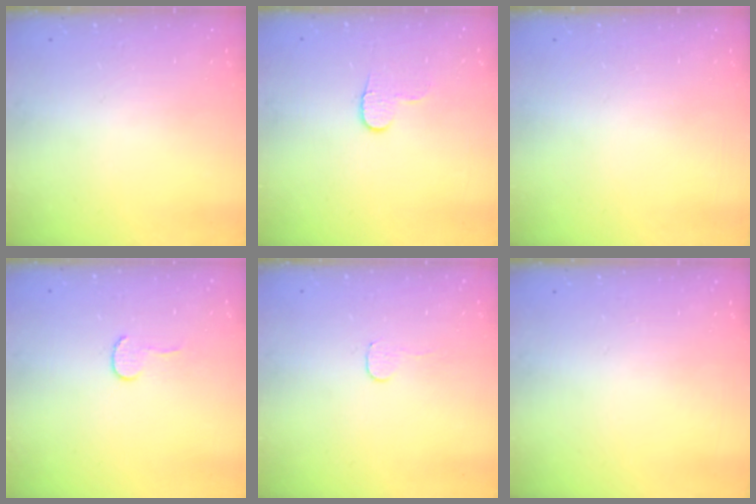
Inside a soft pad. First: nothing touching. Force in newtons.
{"total": 4.9, "press": 4.9, "slide": 0.5}
{"total": 0.0}
{"total": 4.1, "press": 4.1, "slide": 0.4}
{"total": 3.2, "press": 3.1, "slide": 0.3}
{"total": 0.0}